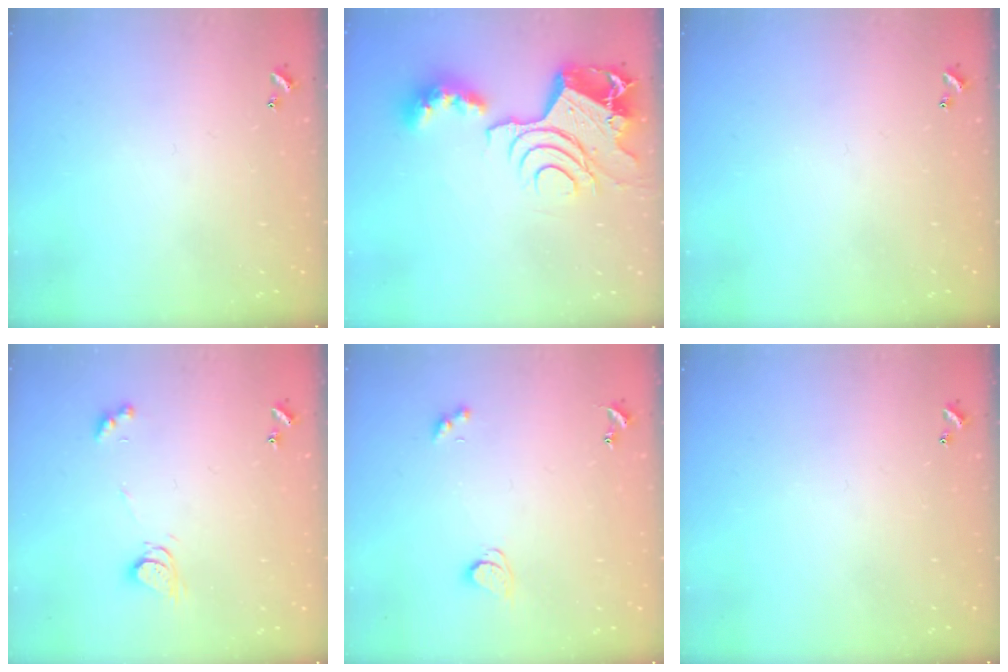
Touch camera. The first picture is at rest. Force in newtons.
{"total": 14.6, "press": 14.5, "slide": 1.8}
{"total": 0.0}
{"total": 4.0, "press": 4.0, "slide": 0.2}
{"total": 2.4, "press": 2.3, "slide": 0.6}
{"total": 0.0}